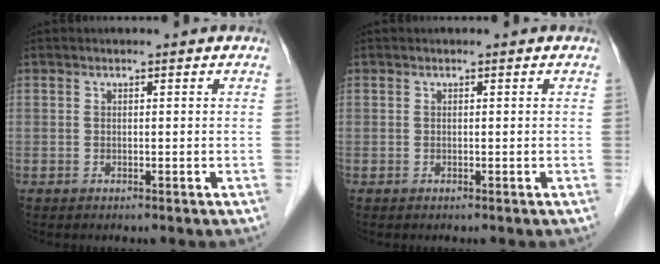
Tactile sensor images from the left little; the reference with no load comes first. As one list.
[{"total": 0.0}]